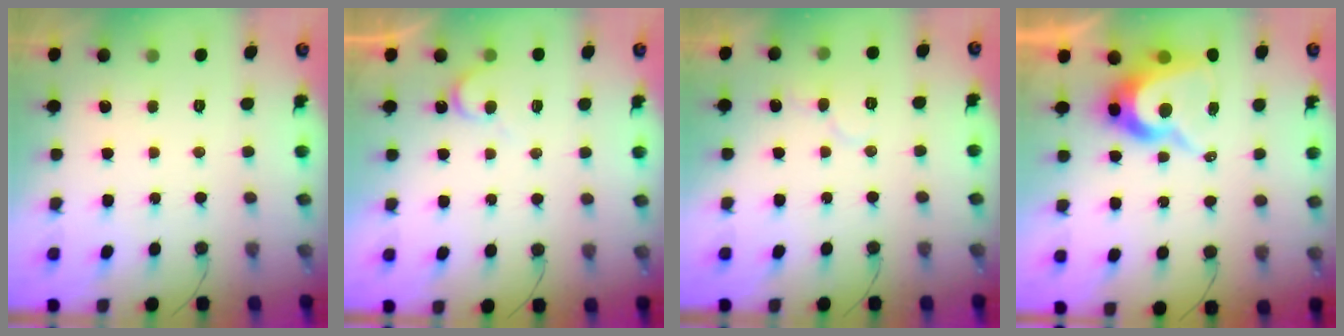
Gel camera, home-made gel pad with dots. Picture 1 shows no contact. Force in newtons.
{"total": 6.5, "press": 6.5, "slide": 0.3}
{"total": 5.4, "press": 5.3, "slide": 0.5}
{"total": 11.6, "press": 11.6, "slide": 0.9}